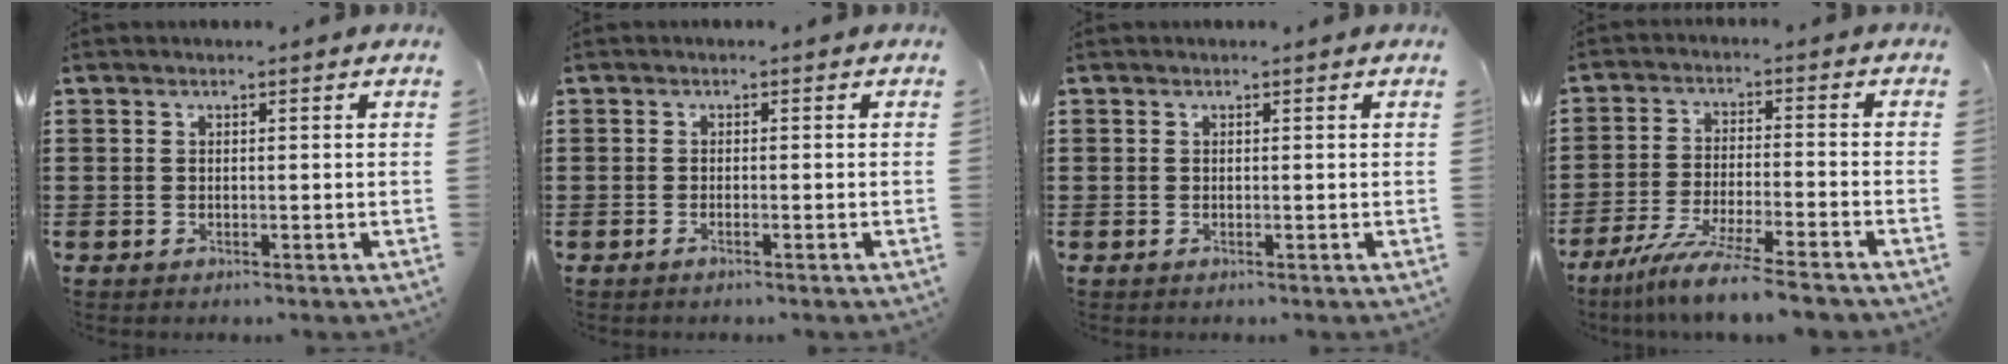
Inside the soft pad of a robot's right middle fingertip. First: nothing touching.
{"total": 0.6, "force": [-0.4, 0.0, 0.4], "torque": [-0.008, -0.002, -0.007]}
{"total": 0.0}
{"total": 7.9, "force": [-6.9, -0.4, 3.8], "torque": [-0.079, -0.014, -0.133]}